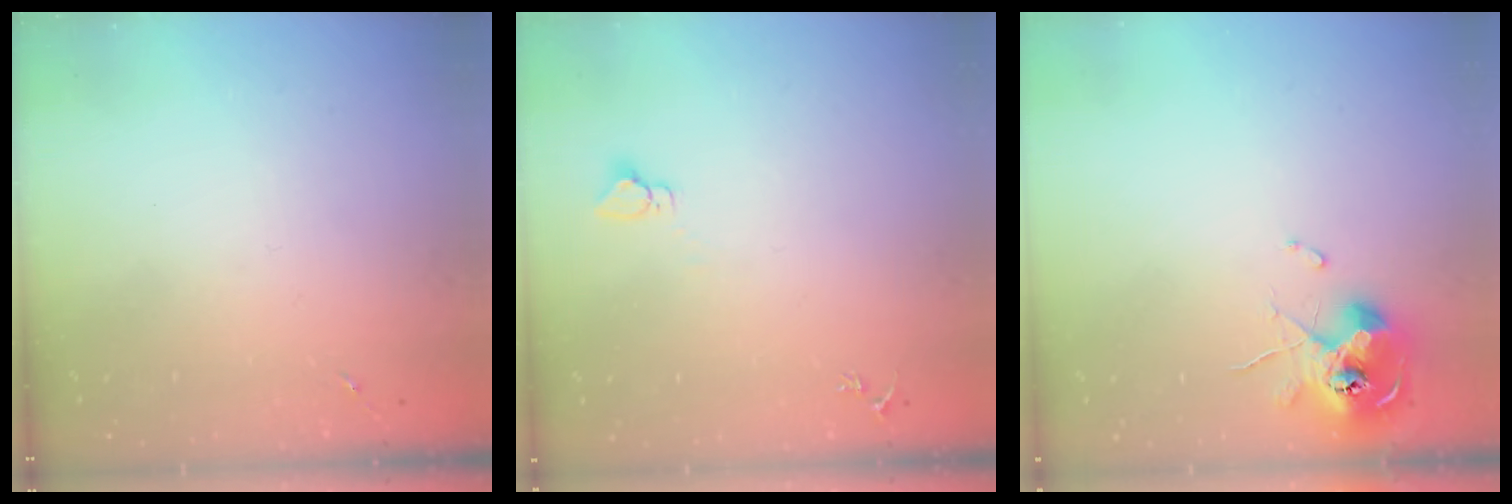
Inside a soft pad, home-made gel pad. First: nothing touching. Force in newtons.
{"total": 2.9, "press": 2.9, "slide": 0.1}
{"total": 10.0, "press": 9.9, "slide": 1.1}